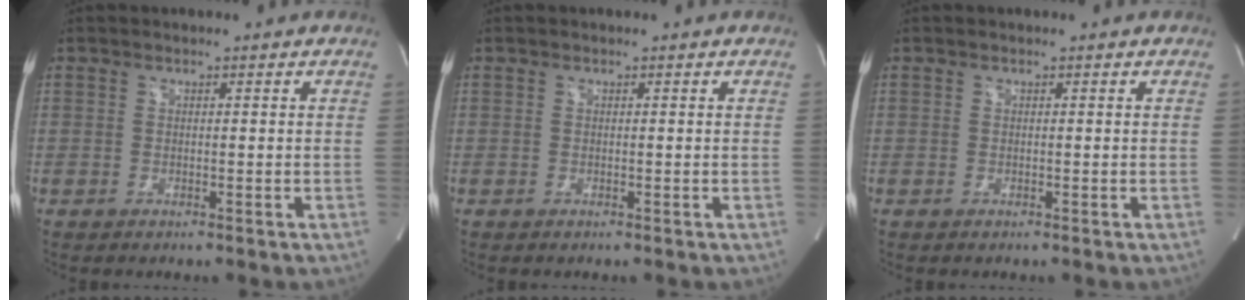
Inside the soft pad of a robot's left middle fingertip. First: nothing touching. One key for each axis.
{"total": 0.0}
{"total": 0.0}